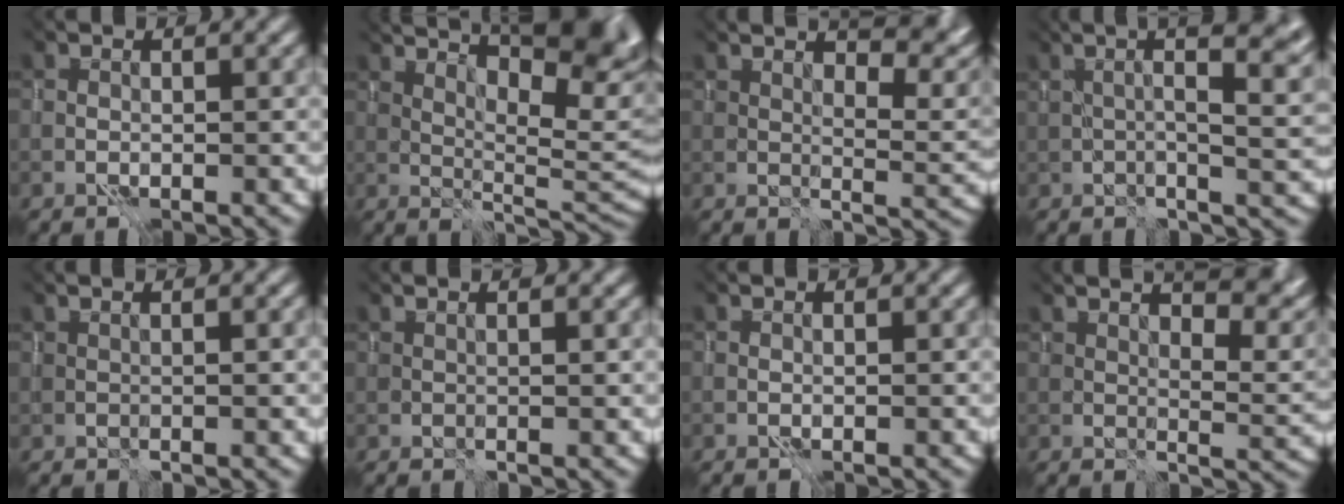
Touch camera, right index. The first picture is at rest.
{"total": 9.2, "force": [5.8, 2.1, 6.8], "torque": [-0.094, 0.010, 0.098]}
{"total": 3.5, "force": [2.6, 0.6, 2.3], "torque": [-0.023, -0.005, 0.053]}
{"total": 6.6, "force": [0.4, 1.0, 6.5], "torque": [-0.050, 0.011, 0.006]}
{"total": 0.7, "force": [0.6, 0.0, -0.2], "torque": [0.000, -0.010, 0.009]}
{"total": 1.2, "force": [1.1, 0.2, 0.3], "torque": [-0.007, -0.001, 0.012]}
{"total": 0.0}
{"total": 3.4, "force": [2.7, 0.2, 2.1], "torque": [-0.023, -0.005, 0.056]}